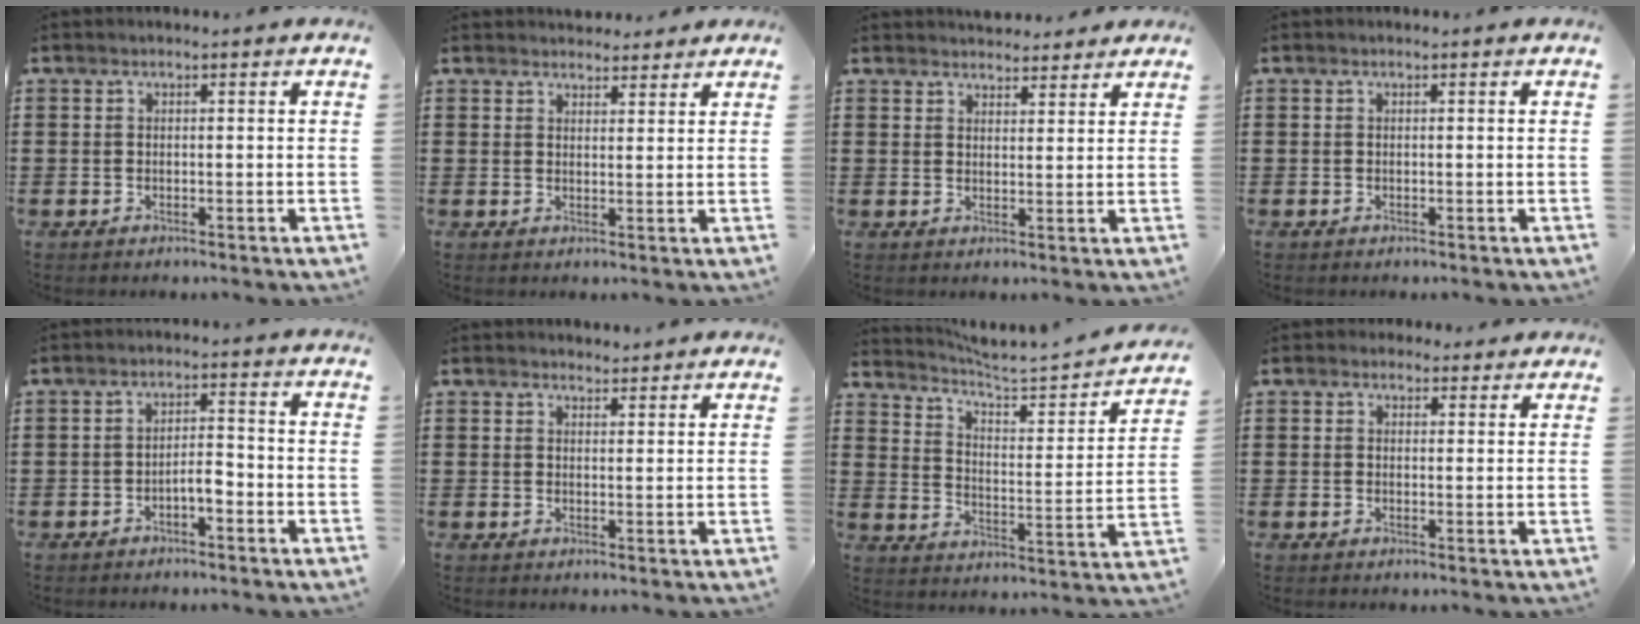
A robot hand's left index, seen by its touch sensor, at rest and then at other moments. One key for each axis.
{"total": 2.6, "fx": 2.5, "fy": 0.8, "fz": 0.0, "tx": 0.000, "ty": -0.006, "tz": 0.047}
{"total": 3.1, "fx": 3.0, "fy": 0.8, "fz": 0.2, "tx": -0.004, "ty": -0.009, "tz": 0.055}
{"total": 0.0}
{"total": 3.2, "fx": -1.9, "fy": 0.9, "fz": 2.3, "tx": -0.046, "ty": 0.007, "tz": -0.039}
{"total": 1.8, "fx": 1.8, "fy": 0.4, "fz": 0.0, "tx": -0.004, "ty": 0.001, "tz": 0.035}
{"total": 3.5, "fx": 3.2, "fy": 0.0, "fz": 1.4, "tx": -0.050, "ty": -0.035, "tz": 0.042}
{"total": 1.9, "fx": 1.4, "fy": 1.2, "fz": 0.3, "tx": -0.004, "ty": 0.006, "tz": 0.025}